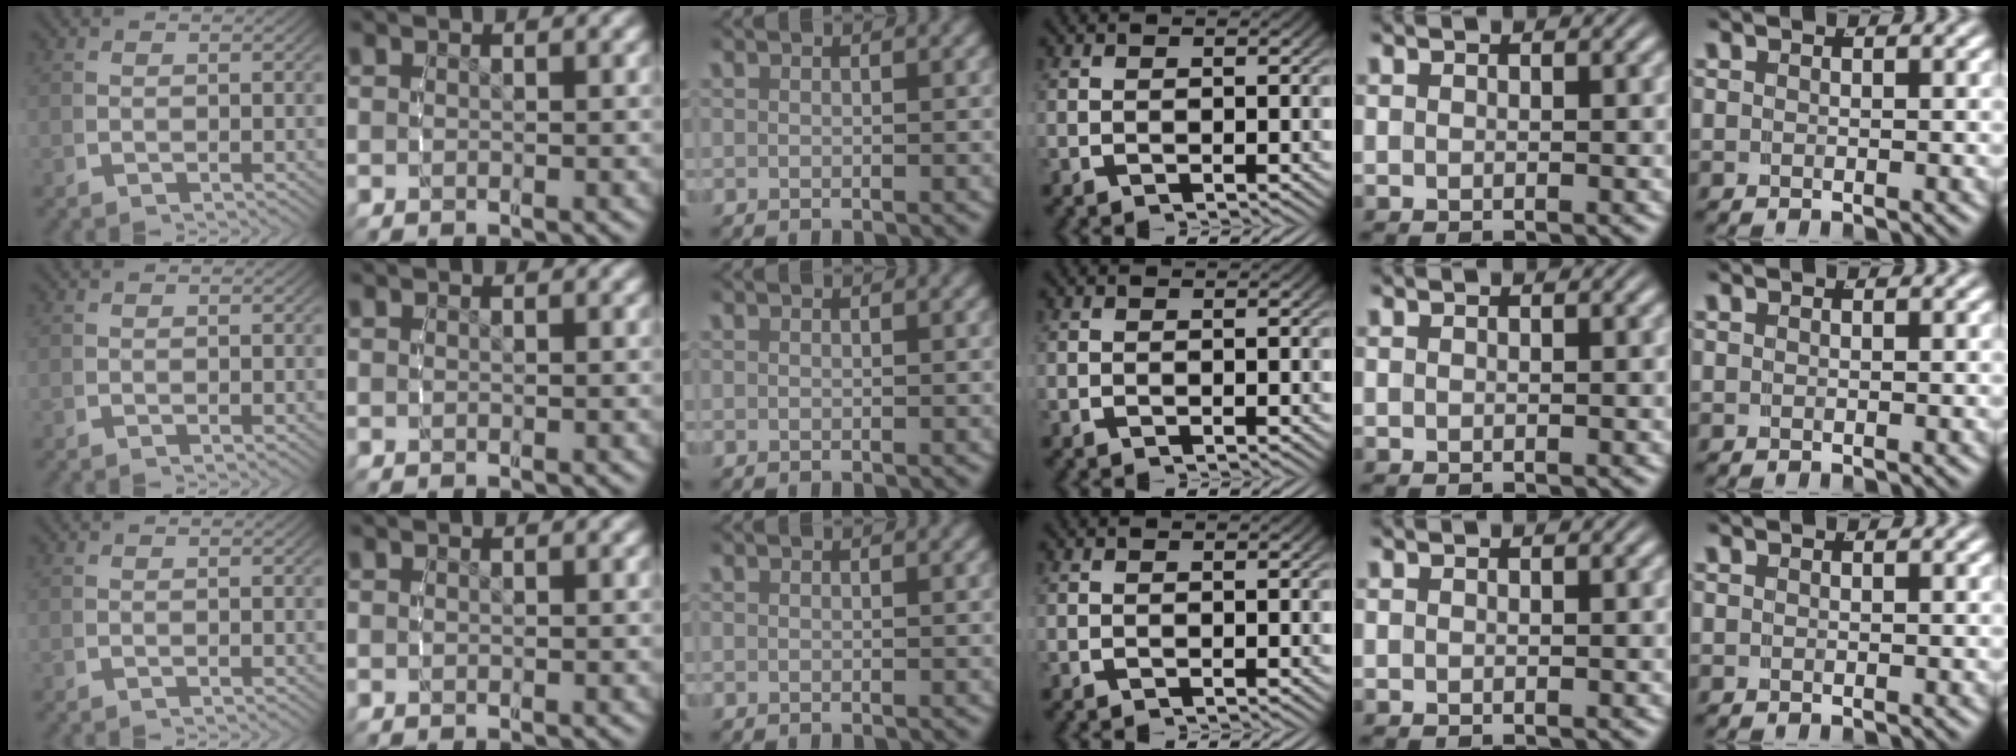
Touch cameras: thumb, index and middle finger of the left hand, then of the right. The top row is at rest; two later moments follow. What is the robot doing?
{"motion": "reach", "object": "jacket"}